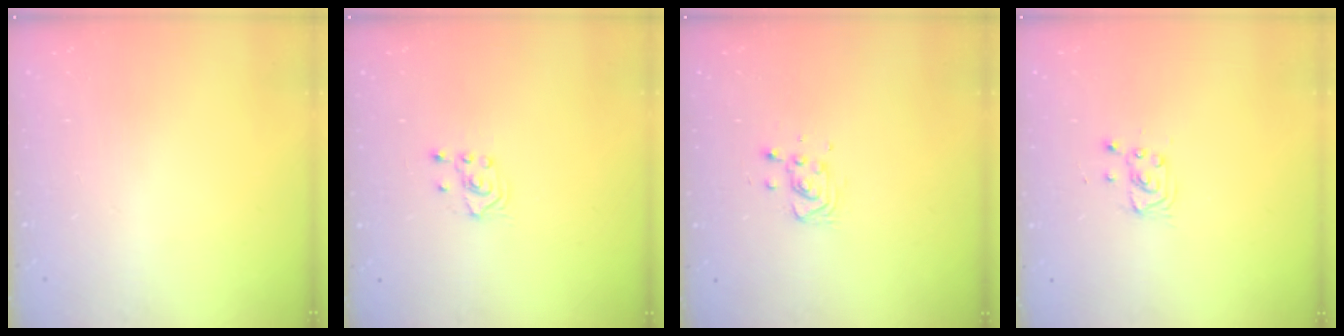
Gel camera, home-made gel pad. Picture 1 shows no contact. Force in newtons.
{"total": 2.1, "press": 2.0, "slide": 0.8}
{"total": 6.2, "press": 6.0, "slide": 1.6}
{"total": 2.9, "press": 2.9, "slide": 0.4}